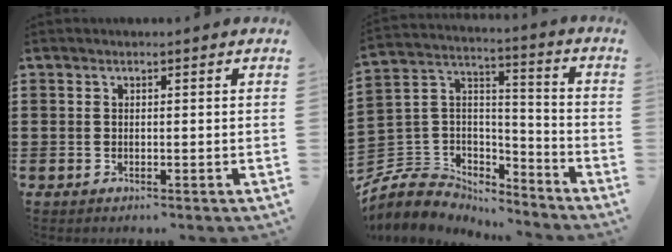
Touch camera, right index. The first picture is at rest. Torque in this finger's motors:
{"motor_torque": [-0.44, -0.15, -1.05, -0.21]}